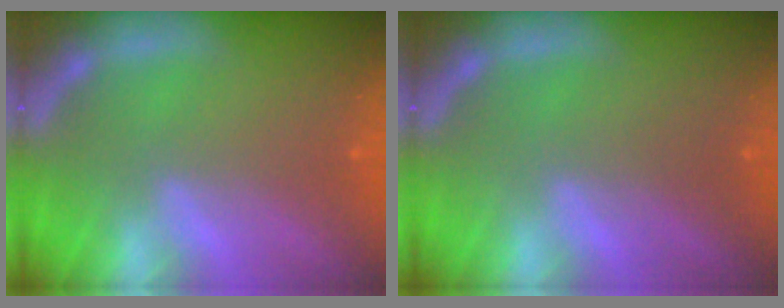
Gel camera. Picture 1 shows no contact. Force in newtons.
{"total": 0.0}